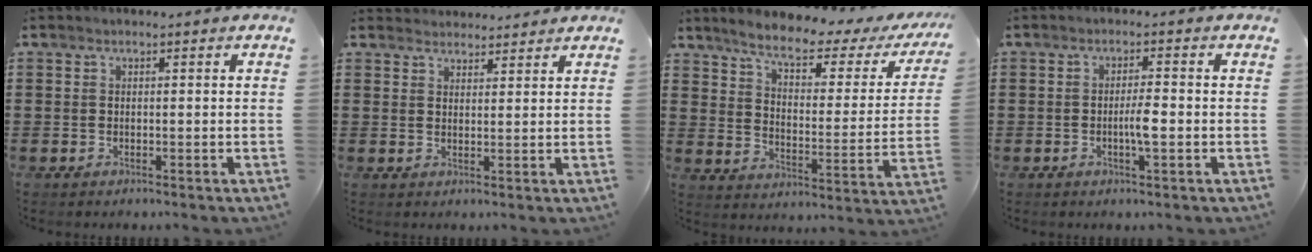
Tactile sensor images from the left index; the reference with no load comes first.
{"total": 2.5, "force": [2.4, 0.4, -0.3], "torque": [-0.001, -0.004, 0.048]}
{"total": 6.3, "force": [4.8, 1.0, 3.9], "torque": [-0.092, -0.030, 0.073]}
{"total": 3.3, "force": [-0.8, 0.6, 3.2], "torque": [-0.056, 0.002, -0.016]}